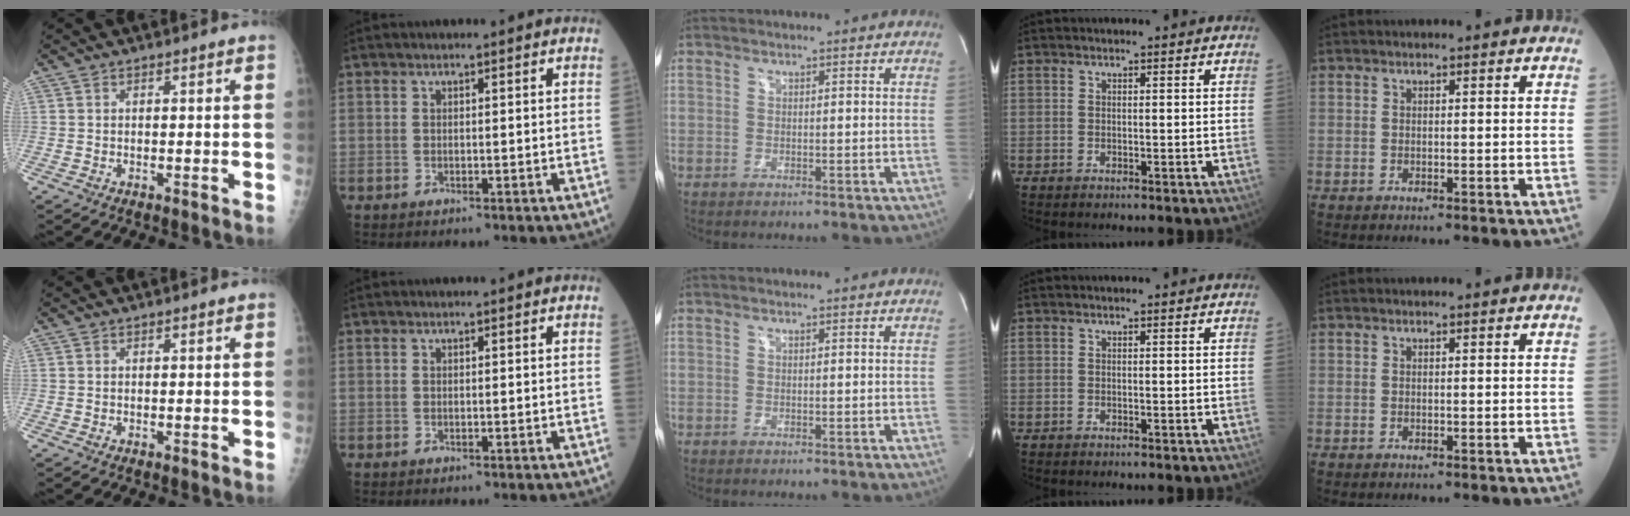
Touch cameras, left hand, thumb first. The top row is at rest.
{}